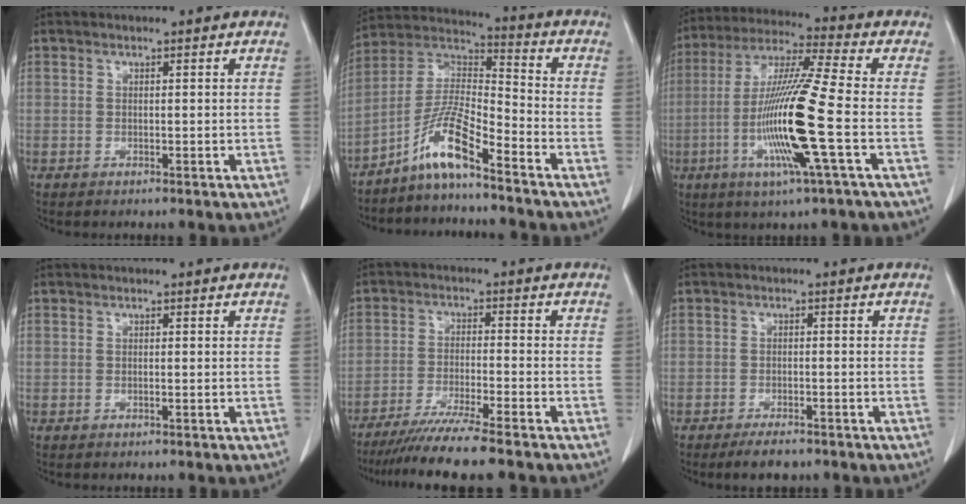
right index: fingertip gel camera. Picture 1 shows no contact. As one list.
[{"total": 9.3, "force": [-6.5, 0.6, 6.6], "torque": [-0.139, 0.010, -0.128]}, {"total": 15.9, "force": [-3.8, -0.7, 15.5], "torque": [-0.313, -0.012, -0.083]}, {"total": 0.0}, {"total": 9.9, "force": [-8.2, -1.1, 5.4], "torque": [-0.077, -0.032, -0.135]}, {"total": 3.3, "force": [-2.6, 1.3, 1.6], "torque": [-0.027, -0.001, -0.037]}]